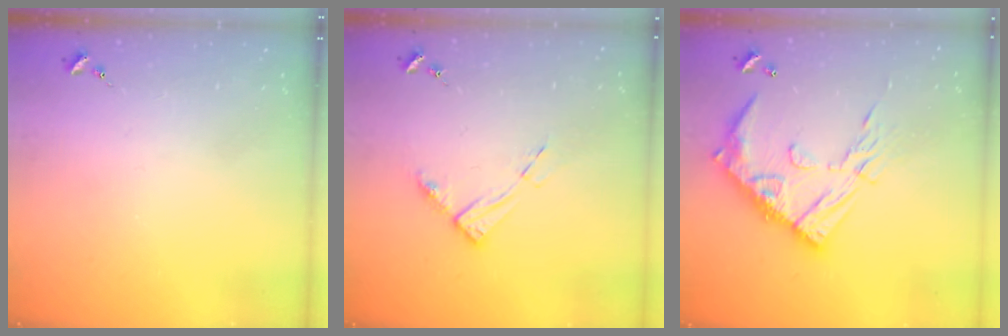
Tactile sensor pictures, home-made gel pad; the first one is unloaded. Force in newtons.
{"total": 8.7, "press": 8.6, "slide": 0.9}
{"total": 19.1, "press": 19.0, "slide": 1.8}